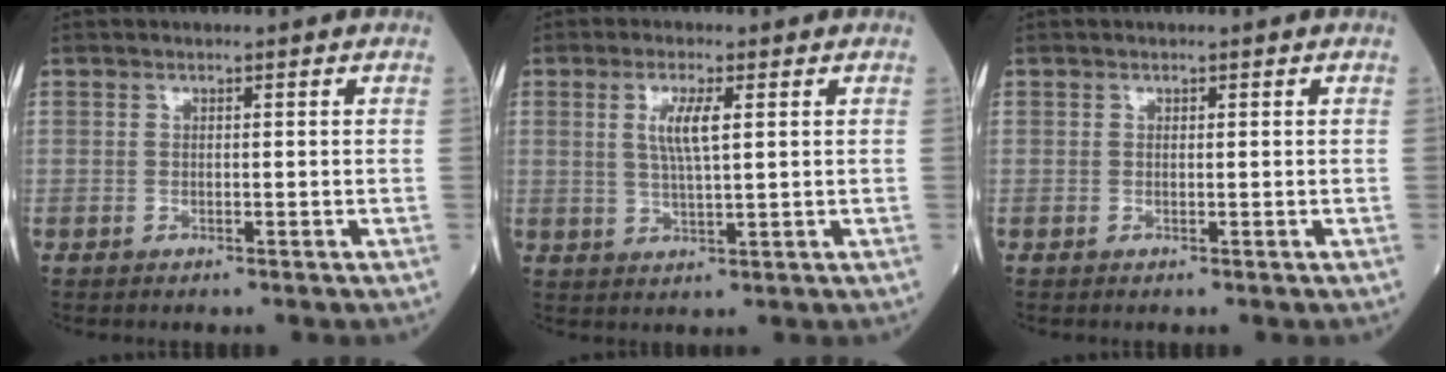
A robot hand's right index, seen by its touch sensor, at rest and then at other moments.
{"total": 4.8, "force": [1.4, 0.6, 4.5], "torque": [-0.091, -0.001, 0.027]}
{"total": 0.0}